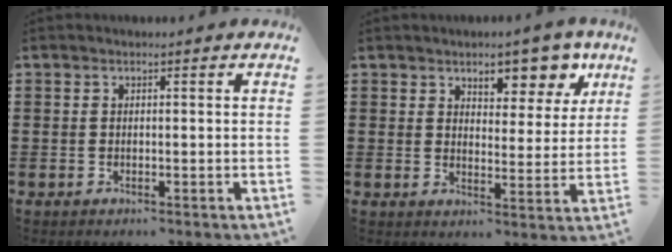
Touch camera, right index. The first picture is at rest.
{"total": 6.8, "force": [5.3, 3.1, 3.0], "torque": [-0.049, -0.024, 0.087]}